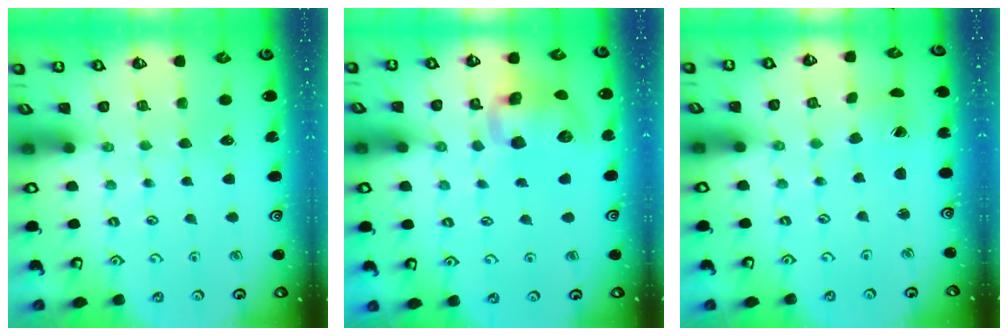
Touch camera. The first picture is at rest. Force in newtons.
{"total": 11.5, "press": 11.4, "slide": 2.0}
{"total": 1.7, "press": 1.7, "slide": 0.1}